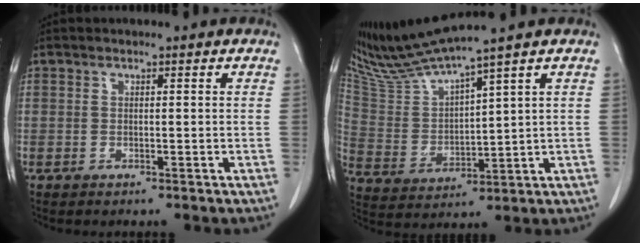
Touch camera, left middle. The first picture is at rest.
{"total": 9.1, "force": [8.4, -2.1, 3.1], "torque": [-0.076, -0.008, 0.178]}